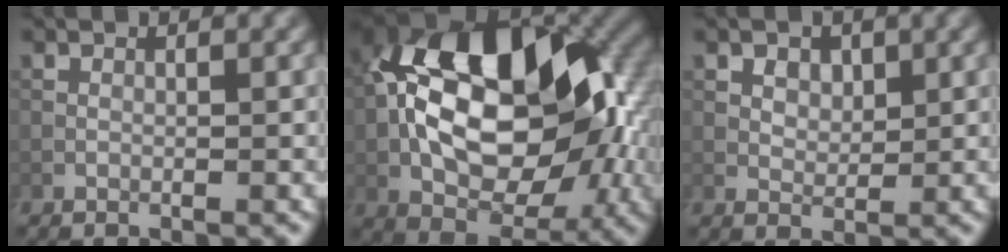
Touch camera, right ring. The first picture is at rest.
{"total": 16.1, "force": [0.5, 10.2, 12.5], "torque": [-0.208, 0.007, 0.008]}
{"total": 1.7, "force": [0.7, 1.4, 0.8], "torque": [-0.014, -0.010, 0.026]}